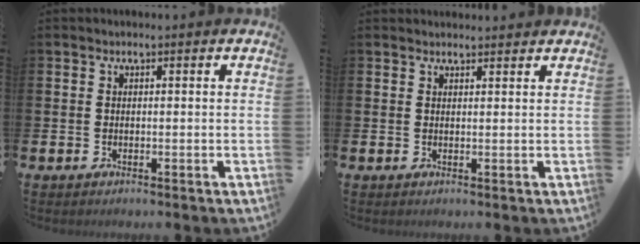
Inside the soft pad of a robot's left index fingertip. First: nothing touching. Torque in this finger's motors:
{"motor_torque": [0.61, -0.79, 0.07, 0.03]}